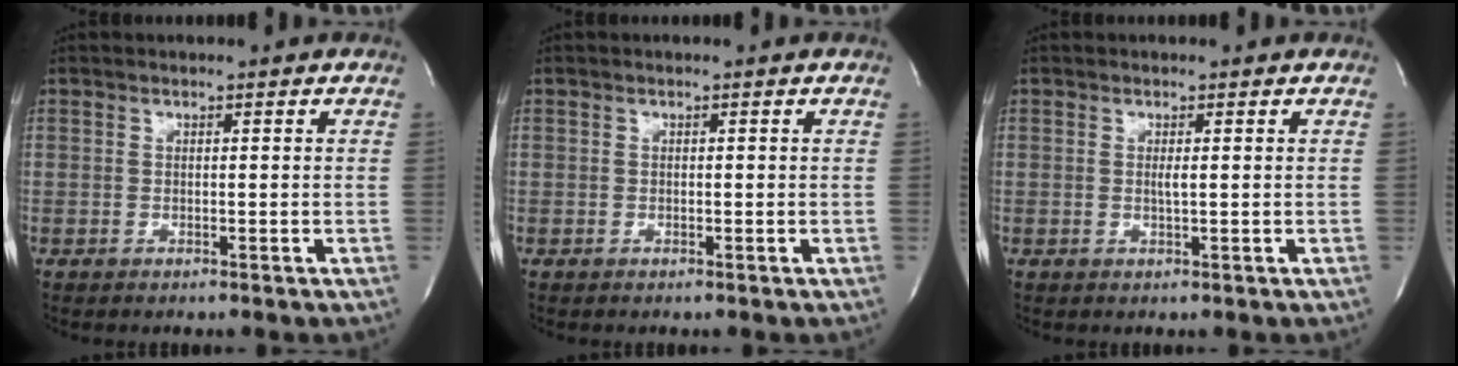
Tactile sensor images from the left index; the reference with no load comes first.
{"total": 0.0}
{"total": 0.9, "force": [0.1, 0.0, 0.9], "torque": [-0.022, -0.002, 0.003]}